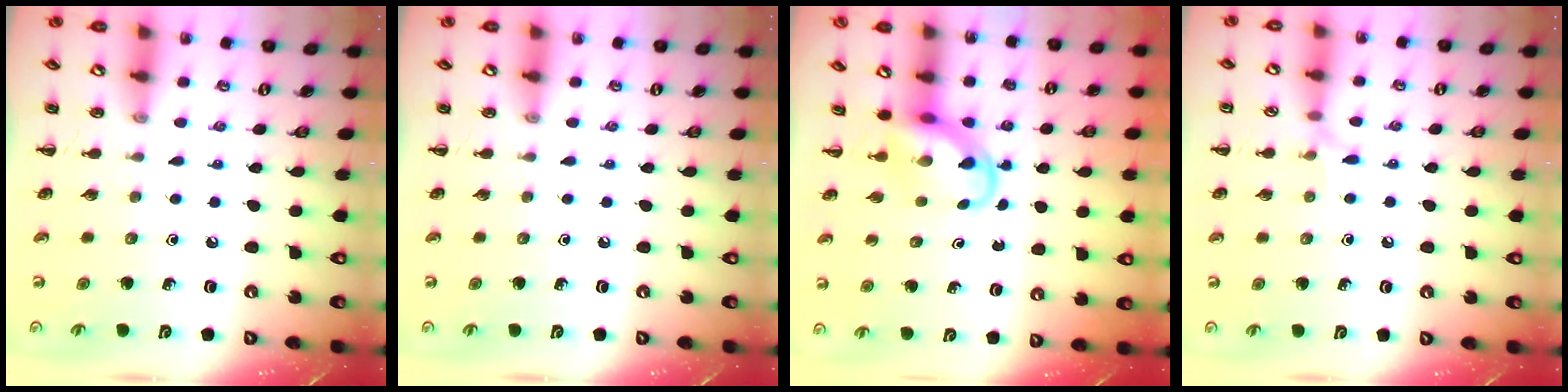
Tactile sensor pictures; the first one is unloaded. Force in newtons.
{"total": 0.0}
{"total": 5.1, "press": 5.0, "slide": 0.4}
{"total": 4.8, "press": 4.4, "slide": 1.8}